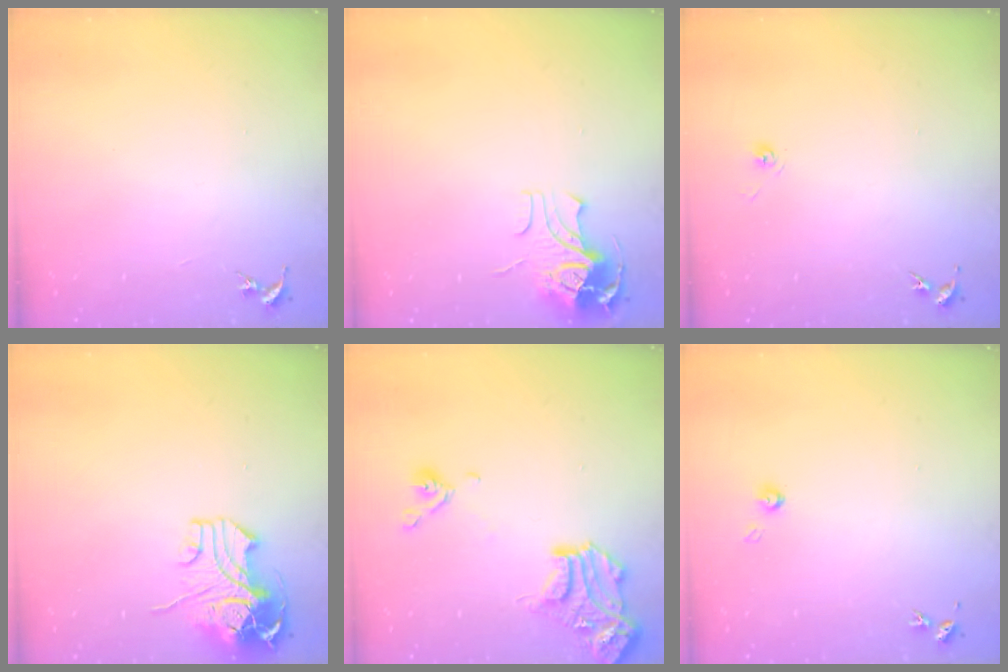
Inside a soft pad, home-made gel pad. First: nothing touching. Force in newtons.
{"total": 9.9, "press": 9.9, "slide": 1.2}
{"total": 3.3, "press": 2.7, "slide": 2.0}
{"total": 11.8, "press": 11.7, "slide": 2.1}
{"total": 14.9, "press": 14.8, "slide": 1.2}
{"total": 3.5, "press": 3.5, "slide": 0.4}